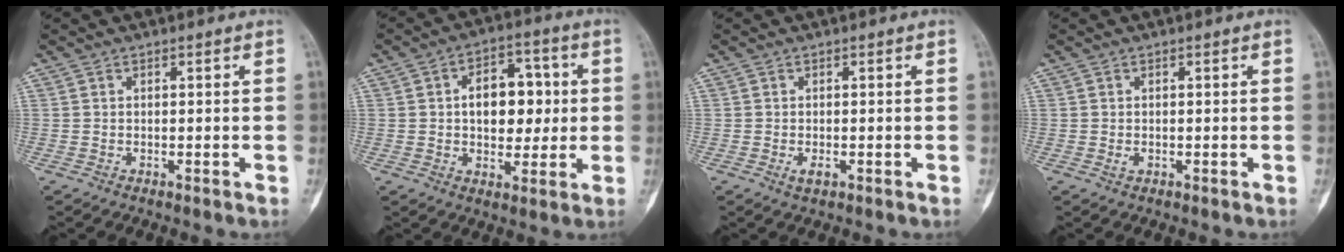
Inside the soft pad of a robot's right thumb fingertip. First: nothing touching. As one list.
[{"total": 11.5, "force": [1.0, 7.4, 8.8], "torque": [-0.085, 0.016, 0.014]}, {"total": 1.6, "force": [-0.6, 0.8, 1.3], "torque": [-0.022, -0.002, -0.009]}, {"total": 0.8, "force": [-0.1, 0.6, 0.5], "torque": [-0.009, 0.000, -0.001]}]